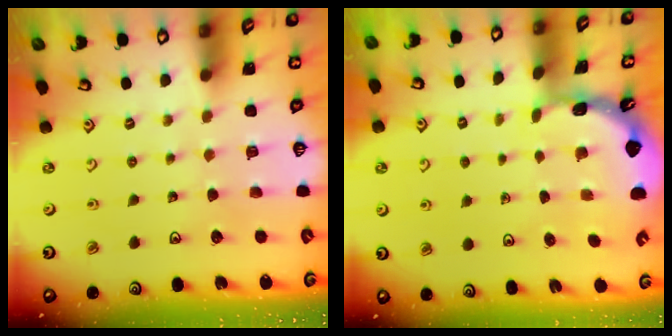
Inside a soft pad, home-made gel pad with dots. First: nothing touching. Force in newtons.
{"total": 1.6, "press": 1.6, "slide": 0.1}